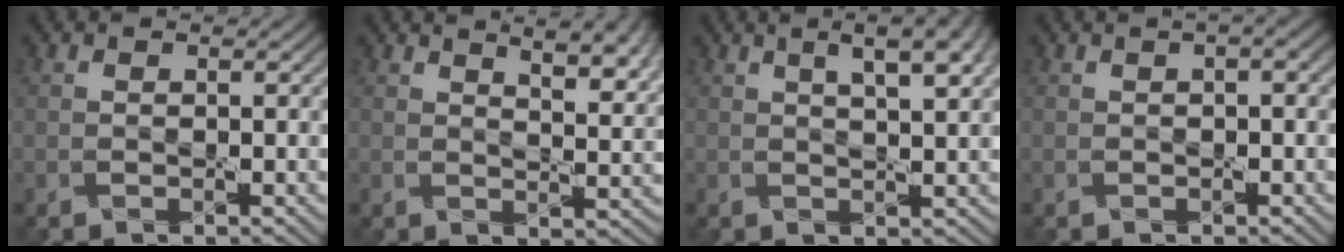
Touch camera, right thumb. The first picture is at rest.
{"total": 7.7, "force": [4.6, 2.5, 5.6], "torque": [-0.071, 0.008, 0.063]}
{"total": 7.2, "force": [3.4, 2.0, 6.0], "torque": [-0.075, 0.017, 0.038]}
{"total": 2.0, "force": [0.5, 0.5, 1.9], "torque": [-0.030, 0.007, 0.005]}